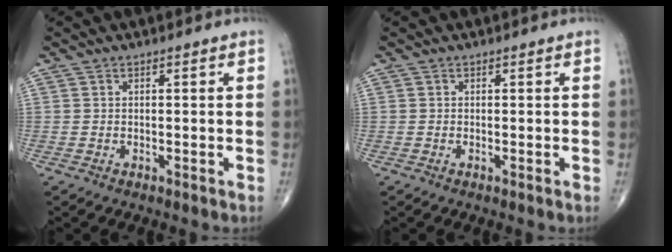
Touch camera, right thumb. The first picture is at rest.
{"total": 0.0}